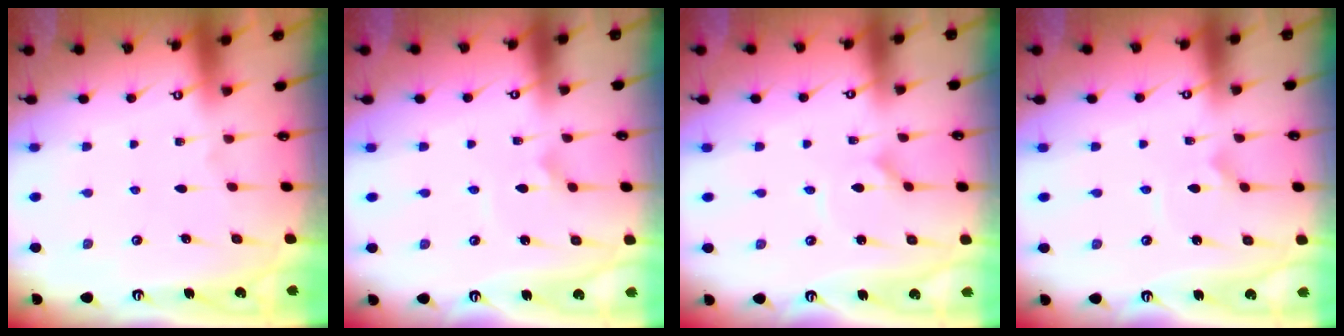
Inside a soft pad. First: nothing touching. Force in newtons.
{"total": 2.4, "press": 2.4, "slide": 0.6}
{"total": 1.9, "press": 1.9, "slide": 0.1}
{"total": 3.8, "press": 3.8, "slide": 0.2}